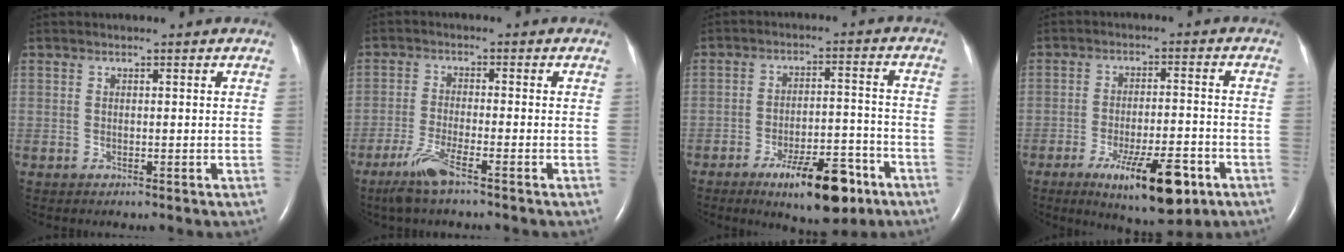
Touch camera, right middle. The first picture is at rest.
{"total": 5.3, "force": [-3.5, 0.1, 3.9], "torque": [-0.091, -0.013, -0.073]}
{"total": 11.6, "force": [-7.1, 3.5, 8.5], "torque": [-0.126, 0.001, -0.103]}
{"total": 12.1, "force": [-6.3, 2.7, 9.9], "torque": [-0.158, -0.019, -0.088]}